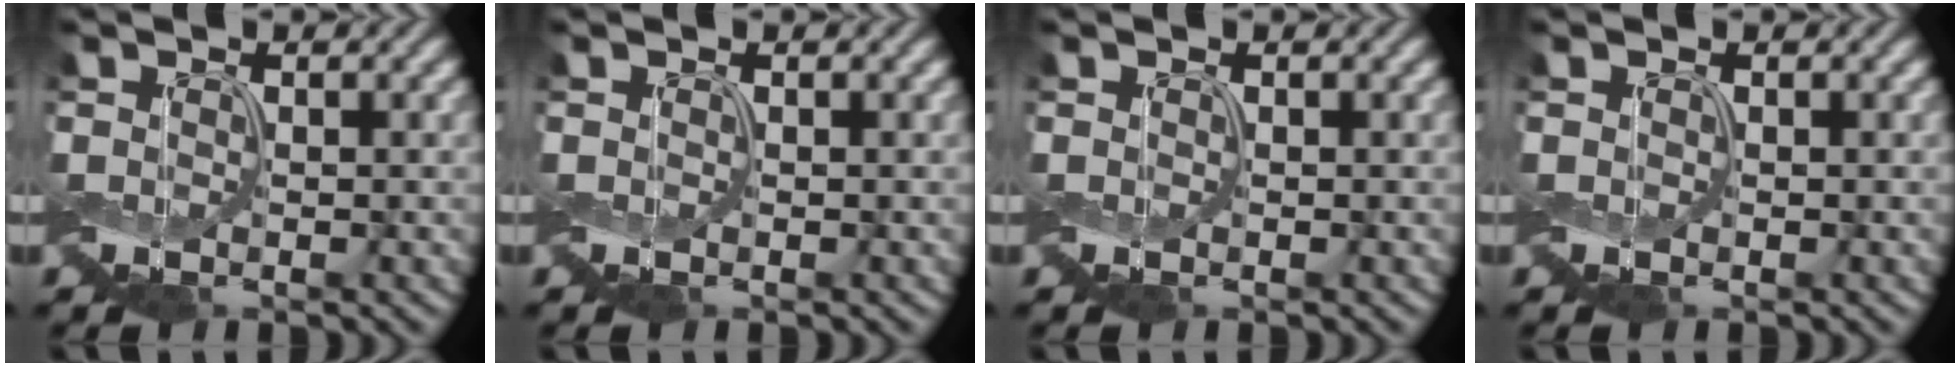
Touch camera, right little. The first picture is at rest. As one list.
[{"total": 0.0}, {"total": 0.0}, {"total": 0.0}]